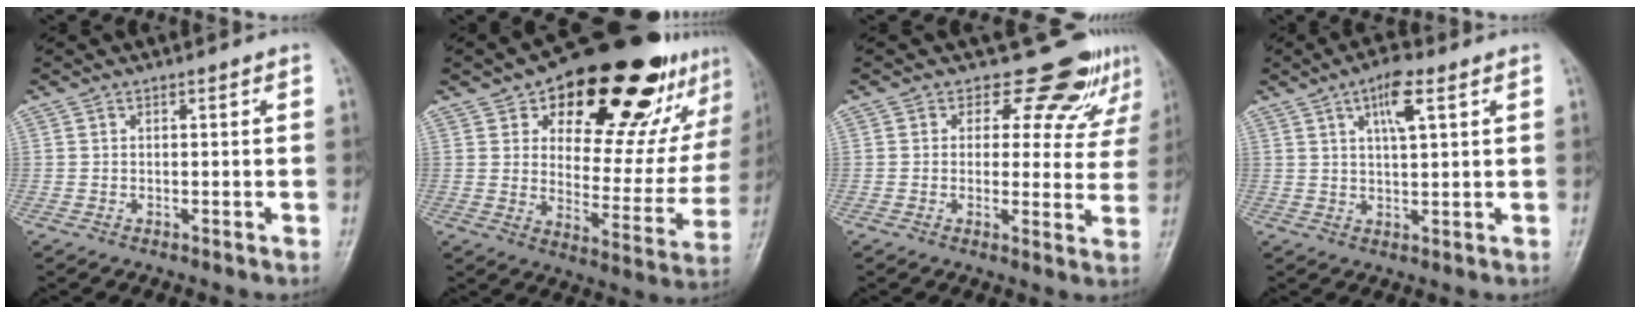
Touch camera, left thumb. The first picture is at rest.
{"total": 28.6, "force": [16.8, 13.2, 19.0], "torque": [-0.215, -0.050, 0.243]}
{"total": 10.4, "force": [8.5, 5.3, 2.8], "torque": [0.015, -0.054, 0.089]}
{"total": 6.5, "force": [3.0, 2.1, 5.4], "torque": [-0.088, -0.005, 0.049]}